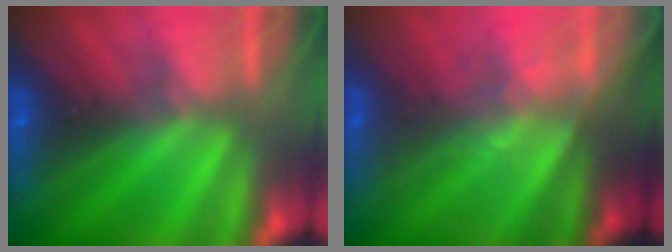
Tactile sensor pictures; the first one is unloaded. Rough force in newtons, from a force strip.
{"total": 1.4}